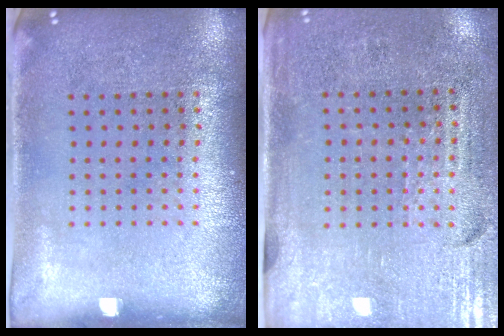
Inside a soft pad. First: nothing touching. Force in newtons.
{"total": 3.4, "press": 3.1, "slide": 1.4}